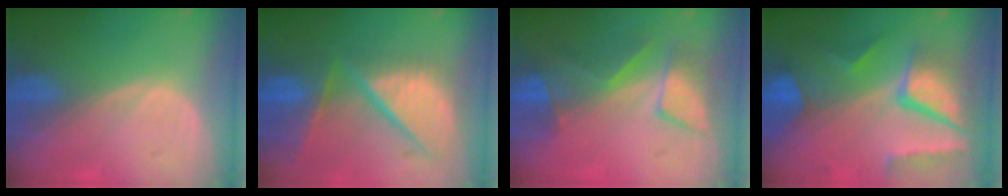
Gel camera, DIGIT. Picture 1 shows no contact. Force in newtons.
{"total": 12.3, "press": 10.1, "slide": 7.0}
{"total": 7.3, "press": 6.9, "slide": 2.5}
{"total": 10.5, "press": 8.7, "slide": 6.0}